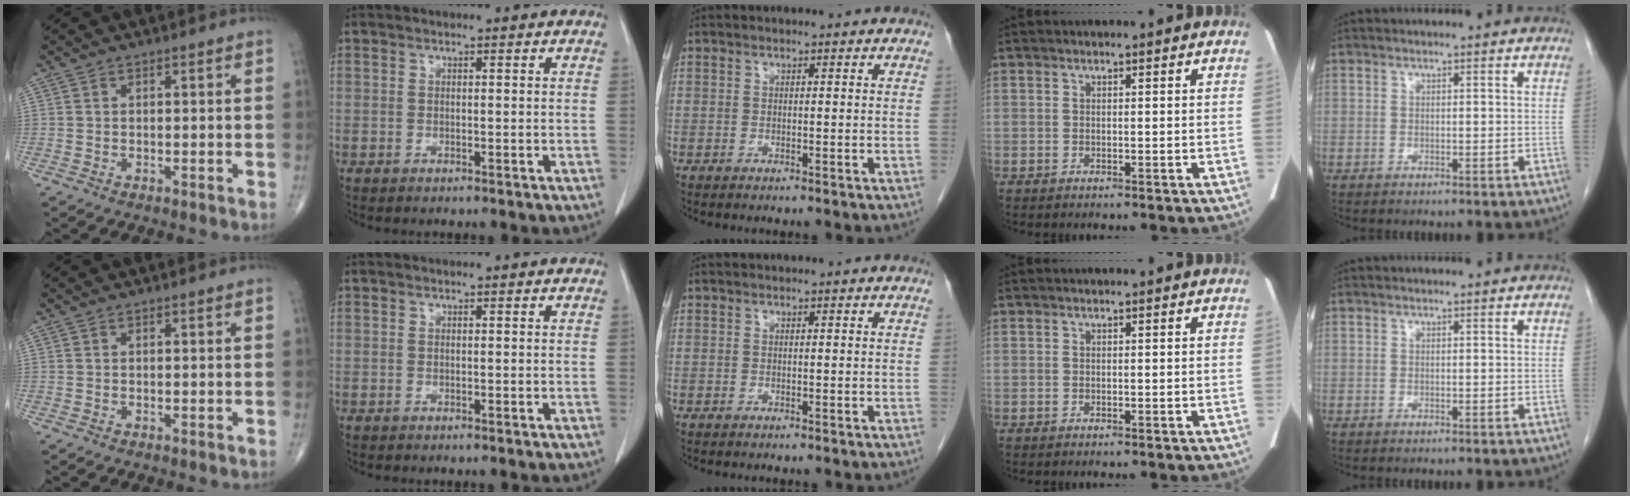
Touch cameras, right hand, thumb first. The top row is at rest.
{}